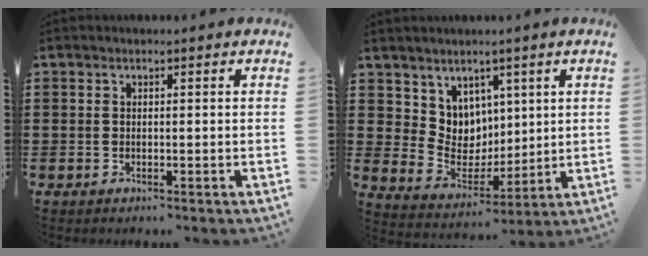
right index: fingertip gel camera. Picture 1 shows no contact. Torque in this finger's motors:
{"motor_torque": [0.73, 0.89, 0.09, 0.04]}